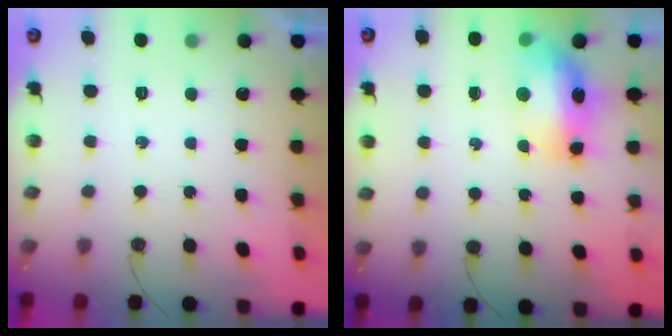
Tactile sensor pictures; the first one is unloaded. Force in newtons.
{"total": 12.3, "press": 12.2, "slide": 1.4}